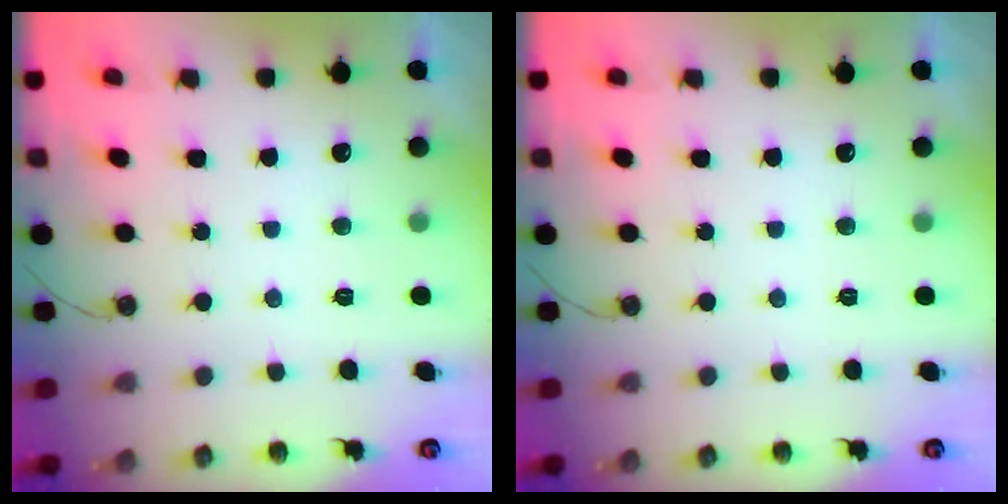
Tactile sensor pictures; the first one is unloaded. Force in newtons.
{"total": 0.0}